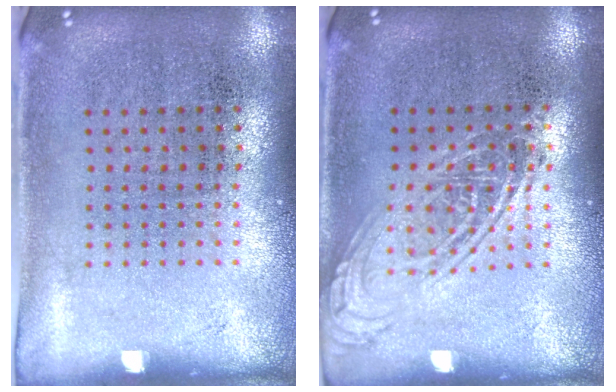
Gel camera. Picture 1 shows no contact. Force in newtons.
{"total": 1.6, "press": 1.6, "slide": 0.1}